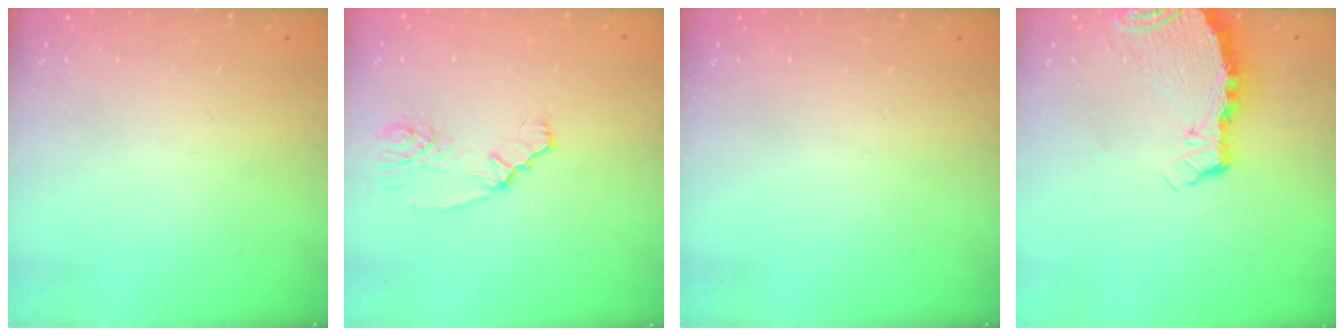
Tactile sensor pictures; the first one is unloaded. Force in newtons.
{"total": 2.3, "press": 2.2, "slide": 0.5}
{"total": 0.0}
{"total": 5.7, "press": 5.7, "slide": 0.6}